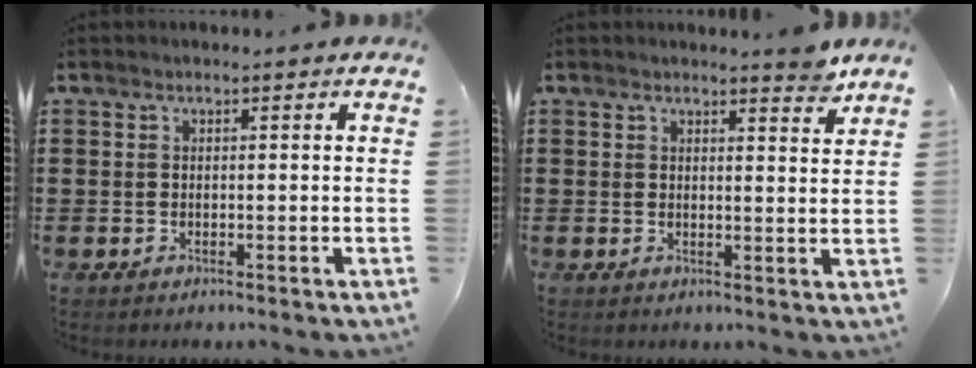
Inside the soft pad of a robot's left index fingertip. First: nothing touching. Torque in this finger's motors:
{"motor_torque": [0.13, 0.12, 0.00, 0.02]}